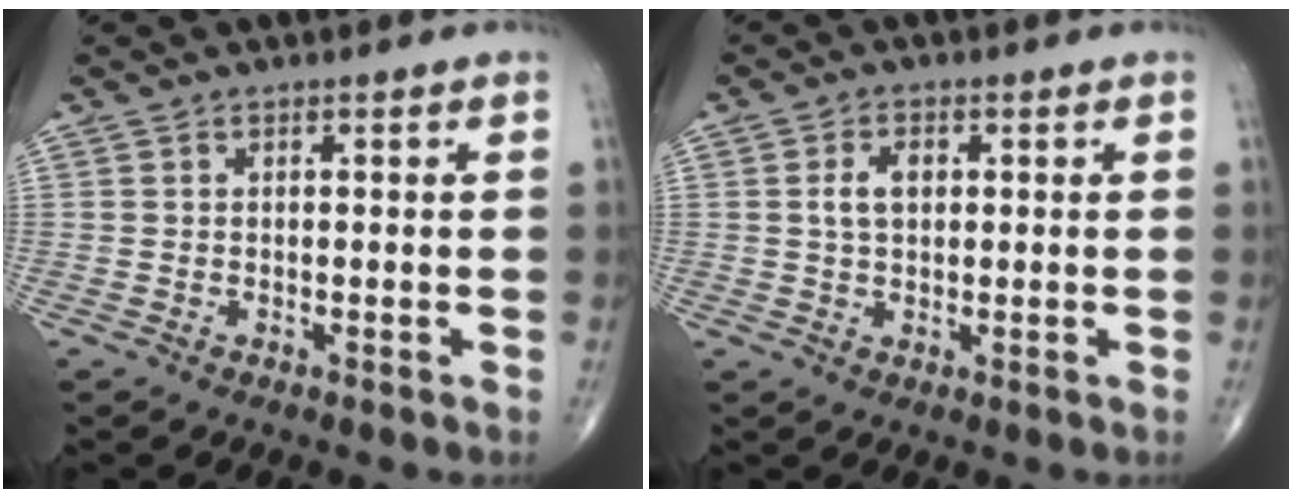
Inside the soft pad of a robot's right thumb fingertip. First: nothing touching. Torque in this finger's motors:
{"motor_torque": [0.29, 1.42, 0.74, 0.25, 0.03]}